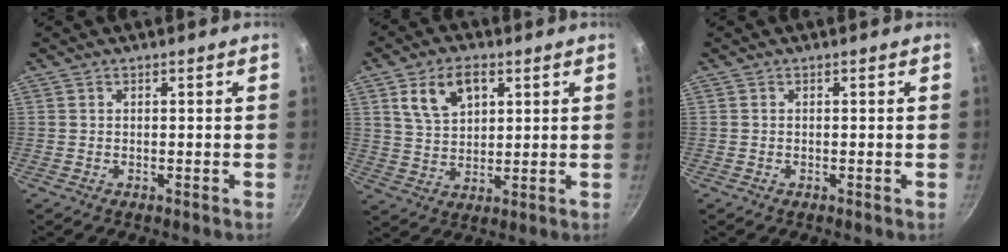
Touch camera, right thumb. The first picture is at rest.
{"total": 9.6, "force": [4.1, 5.9, 6.4], "torque": [-0.101, -0.008, 0.077]}
{"total": 0.0}